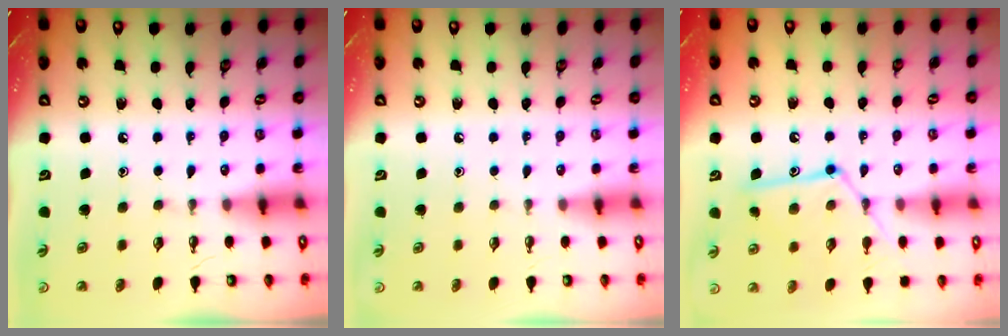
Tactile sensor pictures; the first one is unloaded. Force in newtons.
{"total": 0.0}
{"total": 13.3, "press": 13.3, "slide": 0.7}